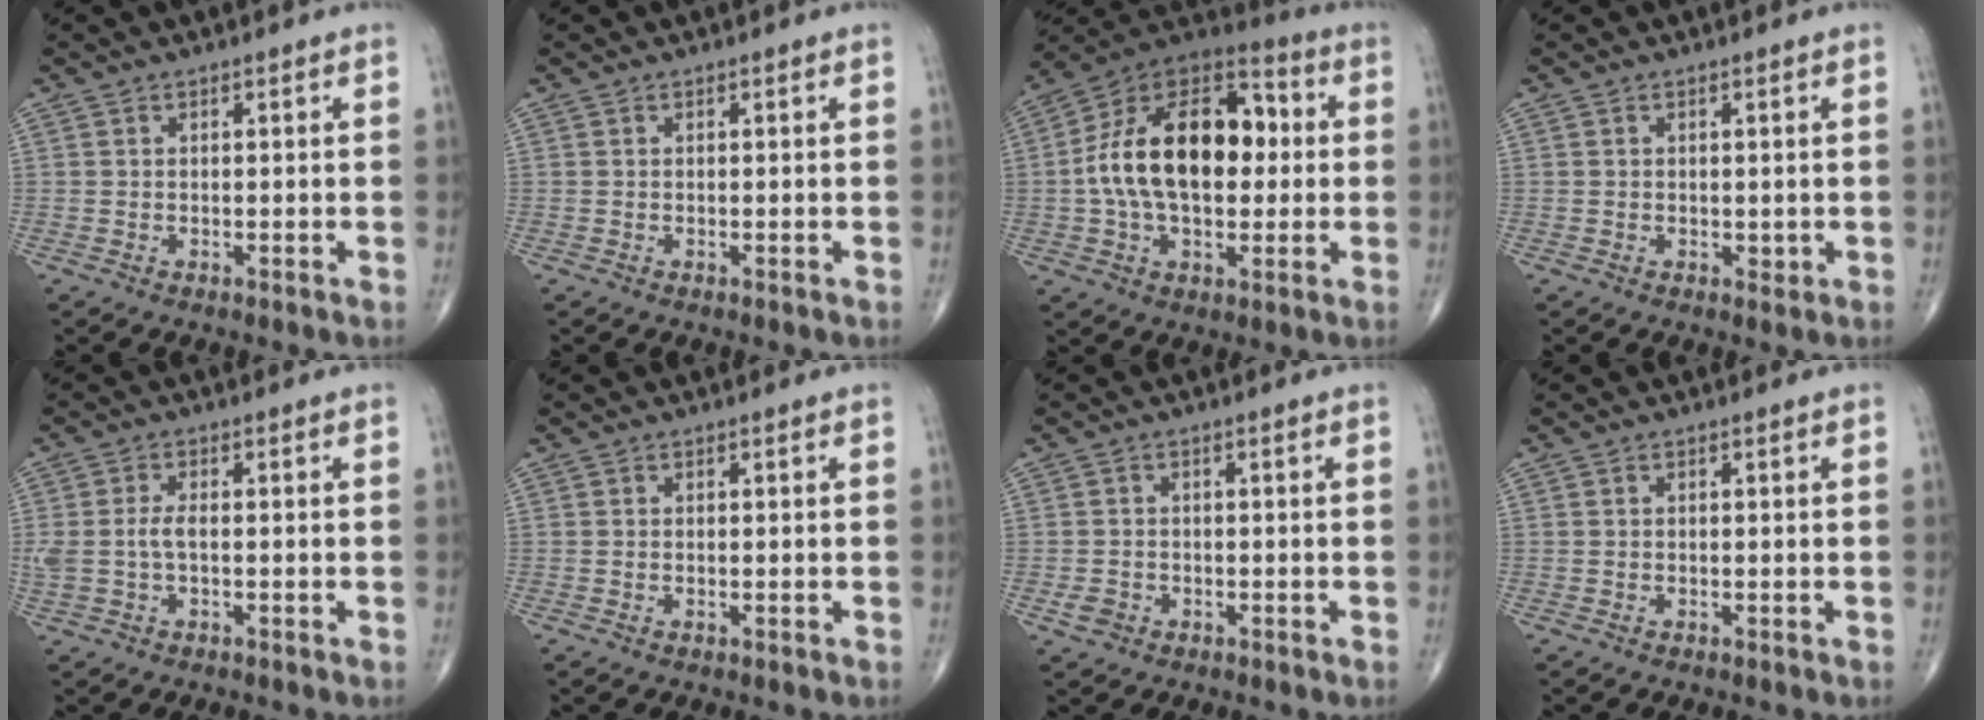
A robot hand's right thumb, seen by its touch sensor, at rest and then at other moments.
{"total": 0.0}
{"total": 22.7, "force": [1.0, 13.4, 18.3], "torque": [-0.293, 0.032, 0.011]}
{"total": 0.9, "force": [0.1, 0.7, 0.6], "torque": [-0.005, -0.002, 0.002]}
{"total": 4.2, "force": [-0.2, 2.1, 3.6], "torque": [-0.093, 0.012, -0.001]}
{"total": 0.0}
{"total": 2.4, "force": [-1.0, 1.9, 1.0], "torque": [-0.016, 0.005, -0.014]}
{"total": 0.0}